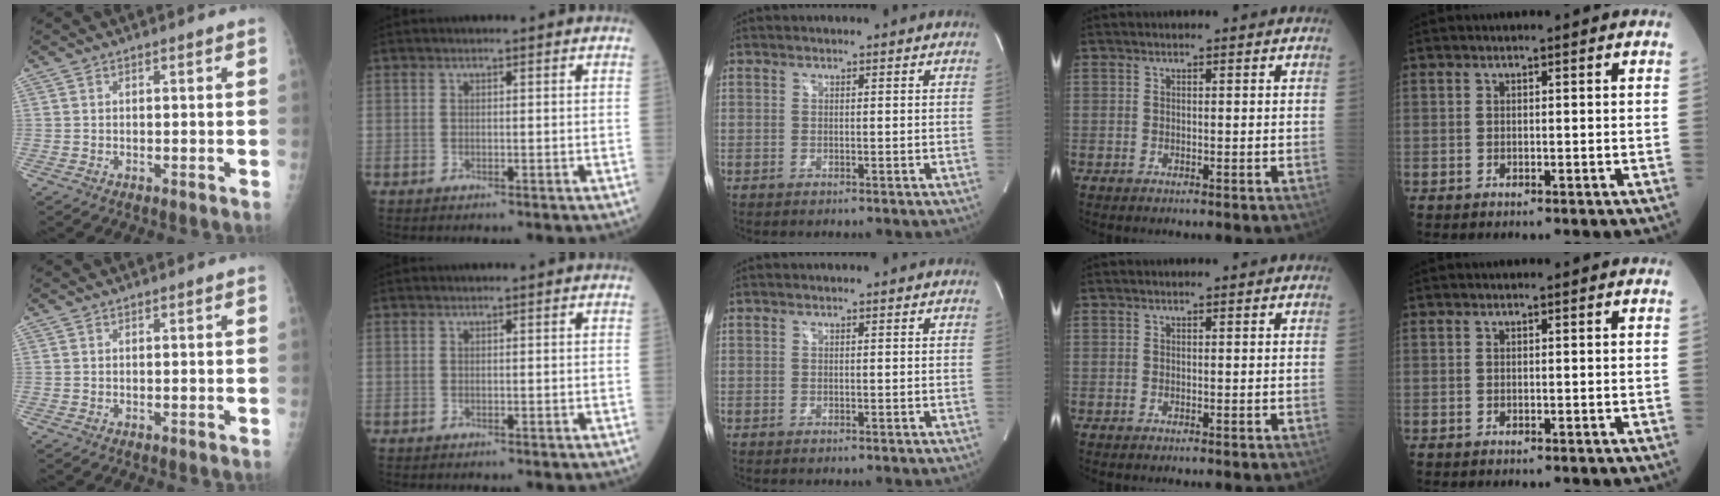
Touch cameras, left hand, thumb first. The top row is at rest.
{}